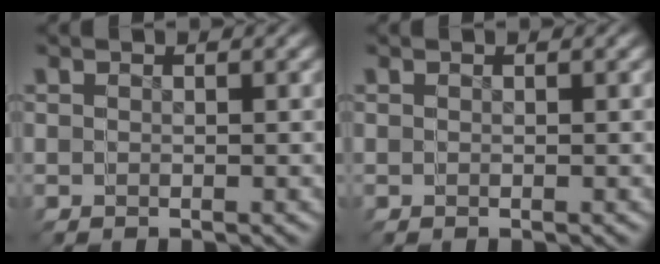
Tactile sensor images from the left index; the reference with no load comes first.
{"total": 0.0}